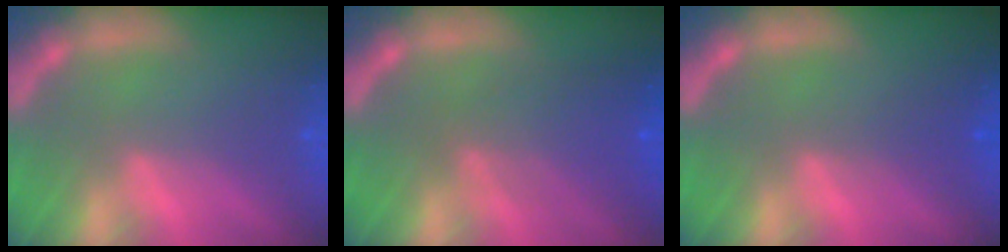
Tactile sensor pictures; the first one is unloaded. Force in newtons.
{"total": 5.1}
{"total": 1.5}